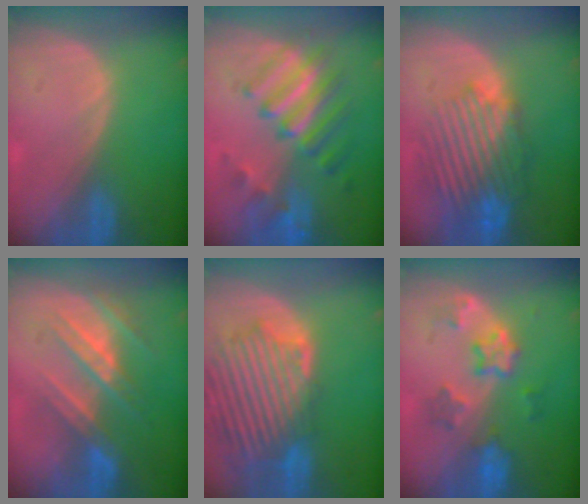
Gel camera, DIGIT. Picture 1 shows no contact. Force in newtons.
{"total": 9.1, "press": 8.5, "slide": 3.1}
{"total": 10.2, "press": 9.5, "slide": 3.9}
{"total": 7.9, "press": 7.5, "slide": 2.2}
{"total": 13.5, "press": 11.7, "slide": 6.8}
{"total": 6.1, "press": 6.0, "slide": 1.1}